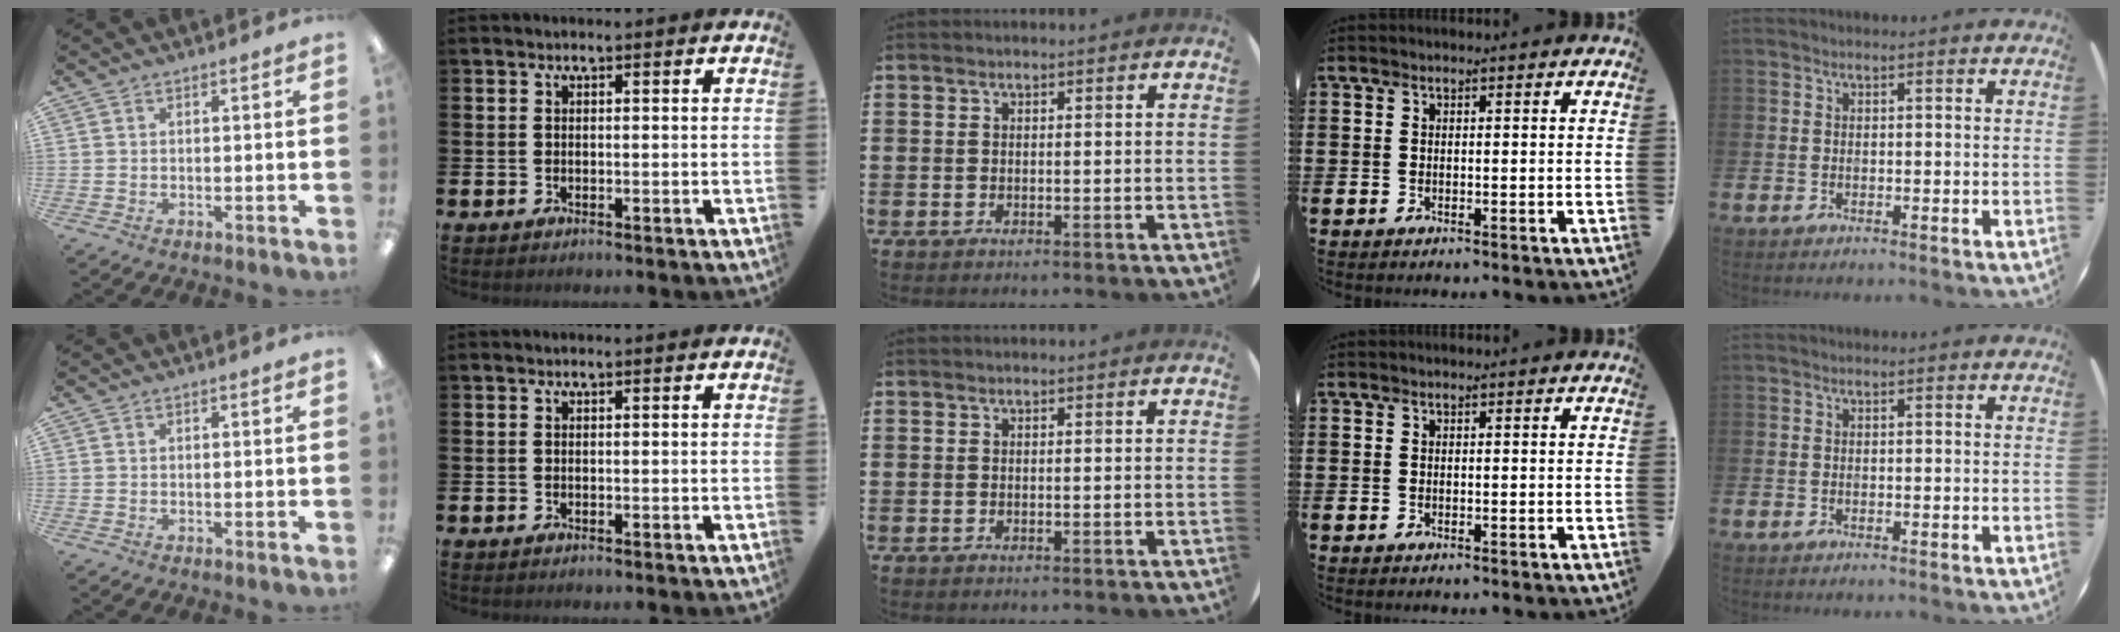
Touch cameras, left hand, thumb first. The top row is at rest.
{}